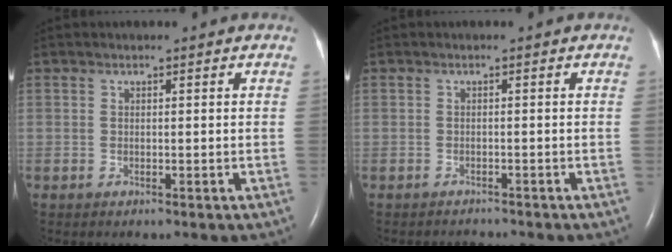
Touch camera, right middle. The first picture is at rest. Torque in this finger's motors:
{"motor_torque": [-1.37, 0.14, -0.26, -0.05]}